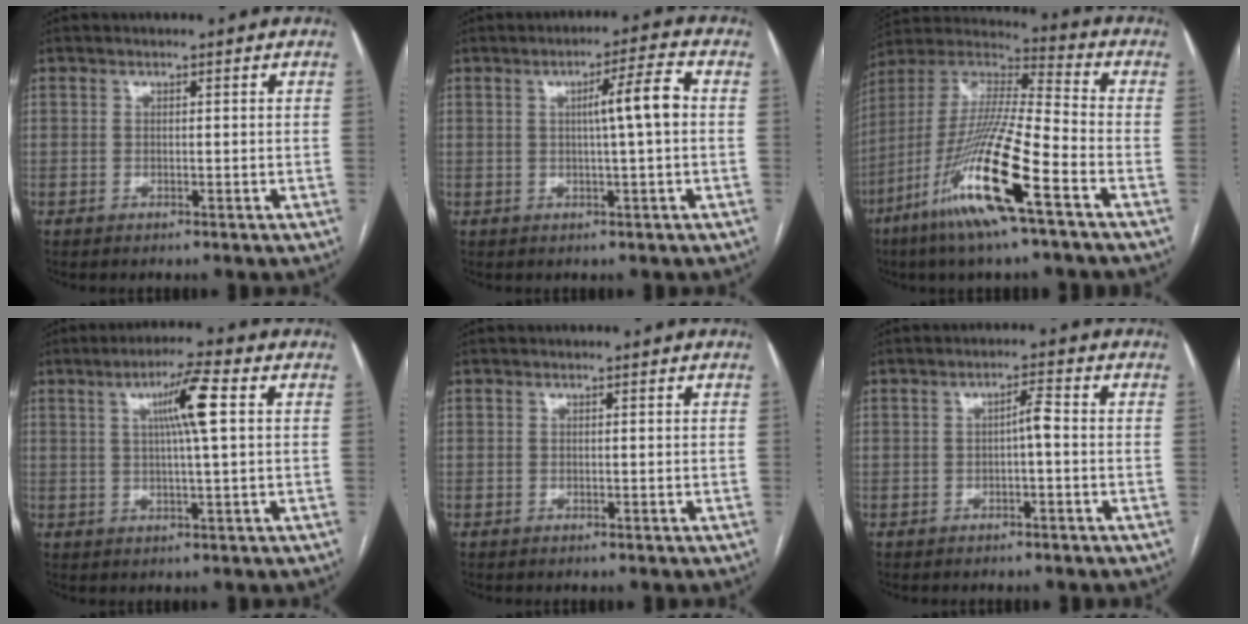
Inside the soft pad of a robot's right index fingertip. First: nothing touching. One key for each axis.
{"total": 6.0, "fx": 0.5, "fy": -0.3, "fz": 6.0, "tx": -0.094, "ty": 0.008, "tz": 0.007}
{"total": 19.2, "fx": -9.1, "fy": 0.6, "fz": 16.9, "tx": -0.366, "ty": -0.038, "tz": -0.182}
{"total": 7.2, "fx": 1.9, "fy": -0.3, "fz": 7.0, "tx": -0.122, "ty": 0.005, "tz": 0.031}
{"total": 0.0}
{"total": 3.1, "fx": -0.4, "fy": 0.4, "fz": 3.0, "tx": -0.048, "ty": 0.010, "tz": -0.007}